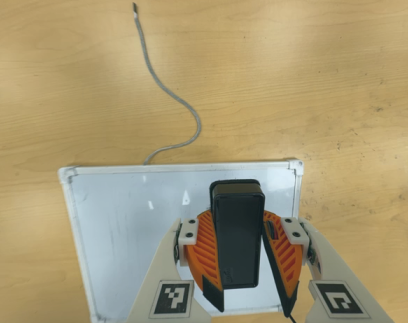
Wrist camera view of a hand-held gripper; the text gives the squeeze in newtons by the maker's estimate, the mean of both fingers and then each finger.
{"total": 9.2, "left": 9.2, "right": 9.2}